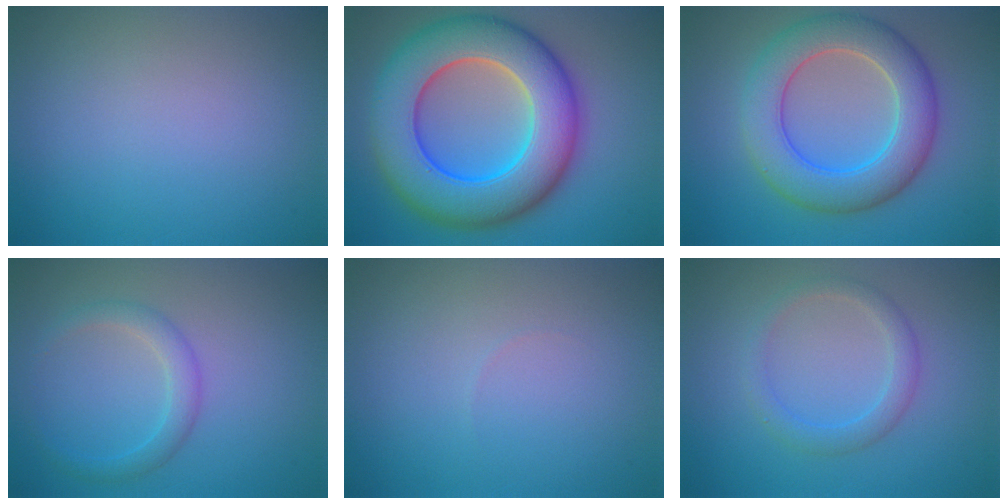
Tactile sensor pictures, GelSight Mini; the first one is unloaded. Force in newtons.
{"total": 12.9, "press": 12.9, "slide": 0.4}
{"total": 7.4, "press": 7.4, "slide": 0.5}
{"total": 2.2, "press": 2.2, "slide": 0.1}
{"total": 0.0}
{"total": 2.2, "press": 2.2, "slide": 0.1}